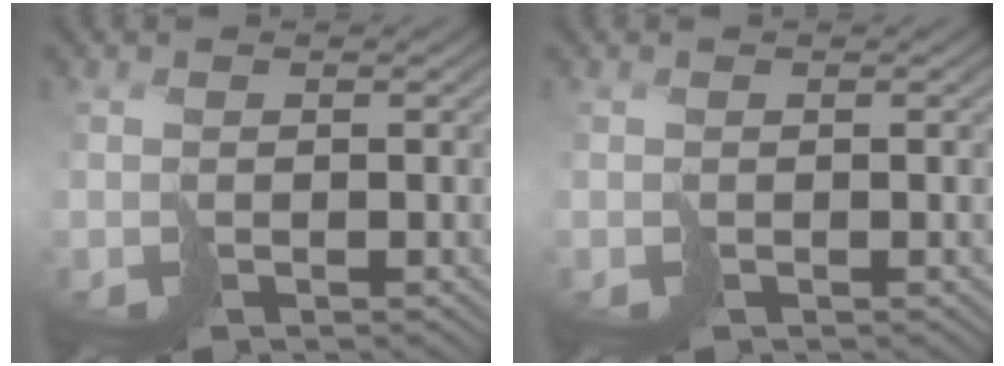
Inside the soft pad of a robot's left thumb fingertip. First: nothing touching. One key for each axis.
{"total": 0.0}